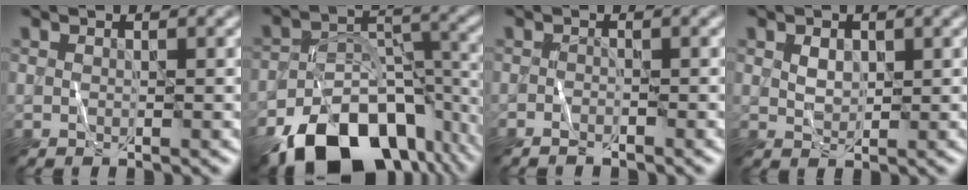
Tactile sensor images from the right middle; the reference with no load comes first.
{"total": 15.8, "force": [-10.3, 8.3, 8.6], "torque": [-0.170, -0.020, -0.155]}
{"total": 0.8, "force": [-0.8, 0.0, 0.1], "torque": [-0.004, -0.001, -0.014]}
{"total": 1.3, "force": [0.5, 0.9, 0.7], "torque": [-0.014, -0.001, 0.012]}